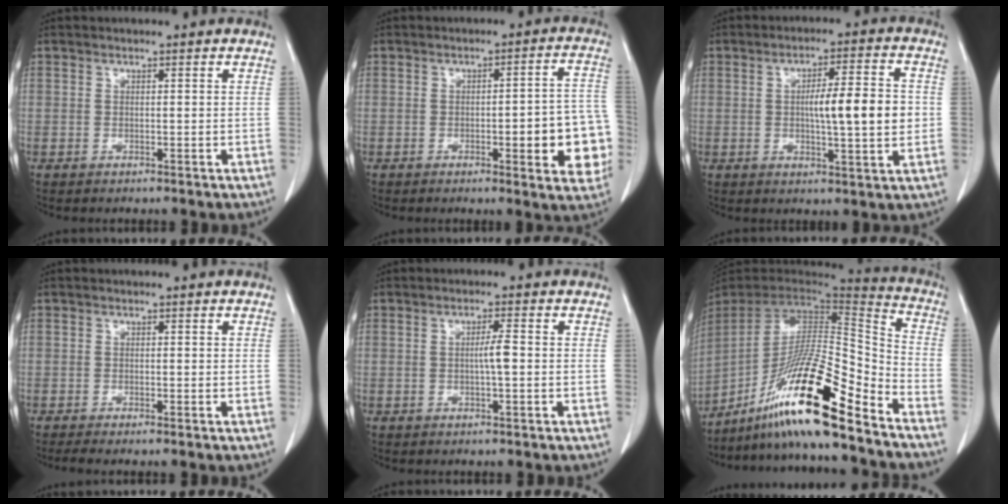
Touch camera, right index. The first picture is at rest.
{"total": 10.8, "force": [-2.5, 2.4, 10.2], "torque": [-0.104, 0.016, -0.029]}
{"total": 9.6, "force": [0.0, 1.2, 9.5], "torque": [-0.147, 0.008, -0.002]}
{"total": 1.8, "force": [-1.4, -0.1, 1.1], "torque": [-0.022, -0.005, -0.026]}
{"total": 2.6, "force": [-0.2, 0.0, 2.6], "torque": [-0.046, 0.001, -0.004]}
{"total": 21.0, "force": [-14.4, 1.0, 15.2], "torque": [-0.277, -0.013, -0.260]}